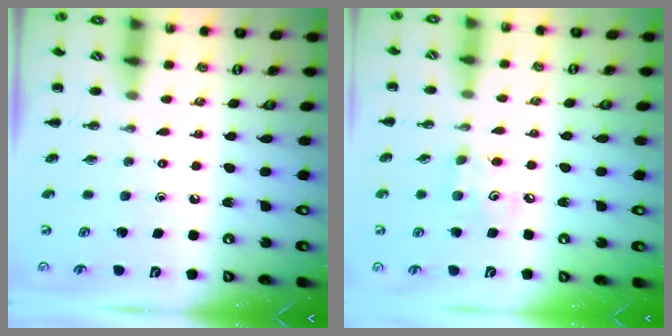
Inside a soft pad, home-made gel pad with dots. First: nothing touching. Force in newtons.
{"total": 4.8, "press": 4.7, "slide": 0.9}